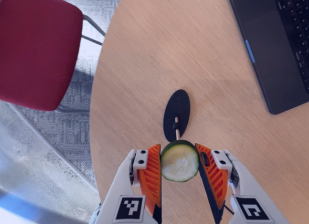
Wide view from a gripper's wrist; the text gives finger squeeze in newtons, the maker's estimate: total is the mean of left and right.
{"total": 9.7, "left": 9.9, "right": 9.5}